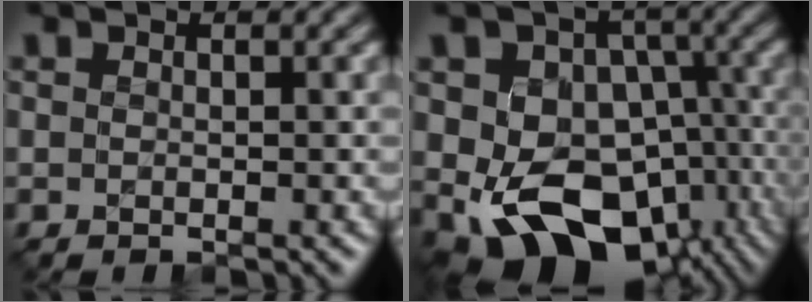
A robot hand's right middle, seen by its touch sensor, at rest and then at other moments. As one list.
[{"total": 12.3, "force": [-3.7, 8.8, 7.9], "torque": [-0.118, -0.012, -0.056]}]